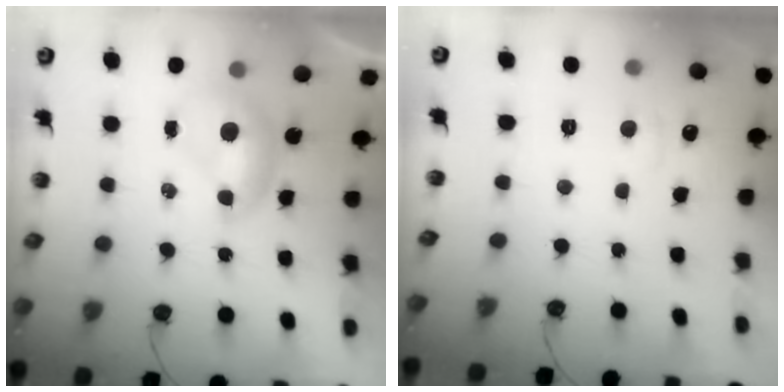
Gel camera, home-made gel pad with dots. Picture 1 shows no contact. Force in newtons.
{"total": 0.8, "press": 0.1, "slide": 0.8}